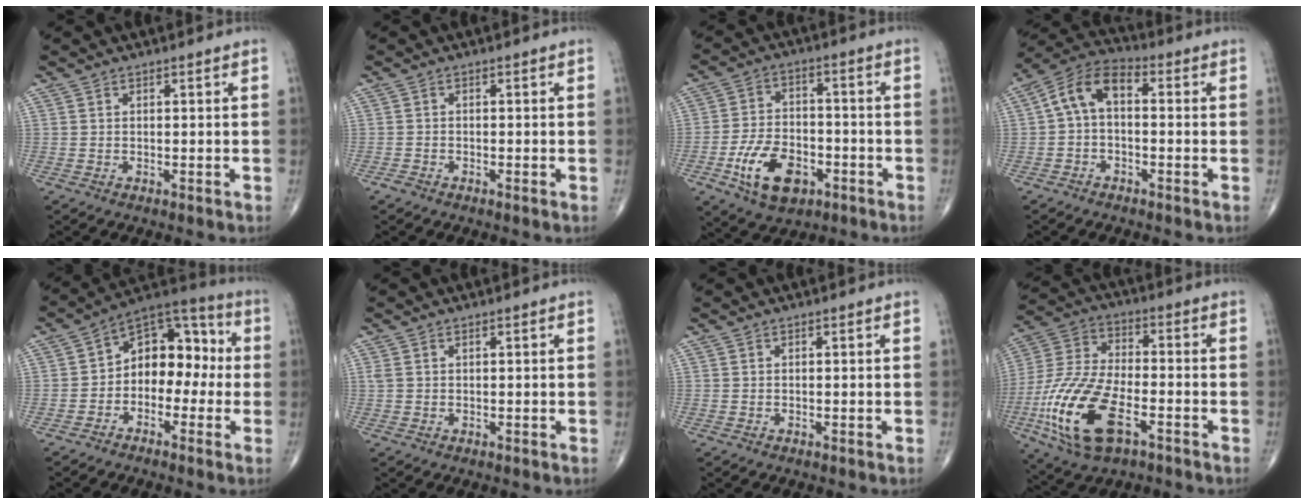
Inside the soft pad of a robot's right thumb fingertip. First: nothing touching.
{"total": 1.0, "force": [-0.8, 0.3, 0.6], "torque": [-0.014, -0.002, -0.020]}
{"total": 12.3, "force": [-5.2, 7.4, 8.3], "torque": [-0.134, 0.020, -0.090]}
{"total": 8.5, "force": [0.3, 5.0, 6.9], "torque": [-0.120, 0.033, -0.011]}
{"total": 12.2, "force": [-1.1, 8.5, 8.8], "torque": [-0.085, 0.049, -0.039]}
{"total": 1.1, "force": [0.4, 0.6, 0.7], "torque": [-0.021, 0.009, 0.014]}
{"total": 0.0}
{"total": 19.6, "force": [-7.4, 9.1, 15.7], "torque": [-0.338, 0.014, -0.136]}